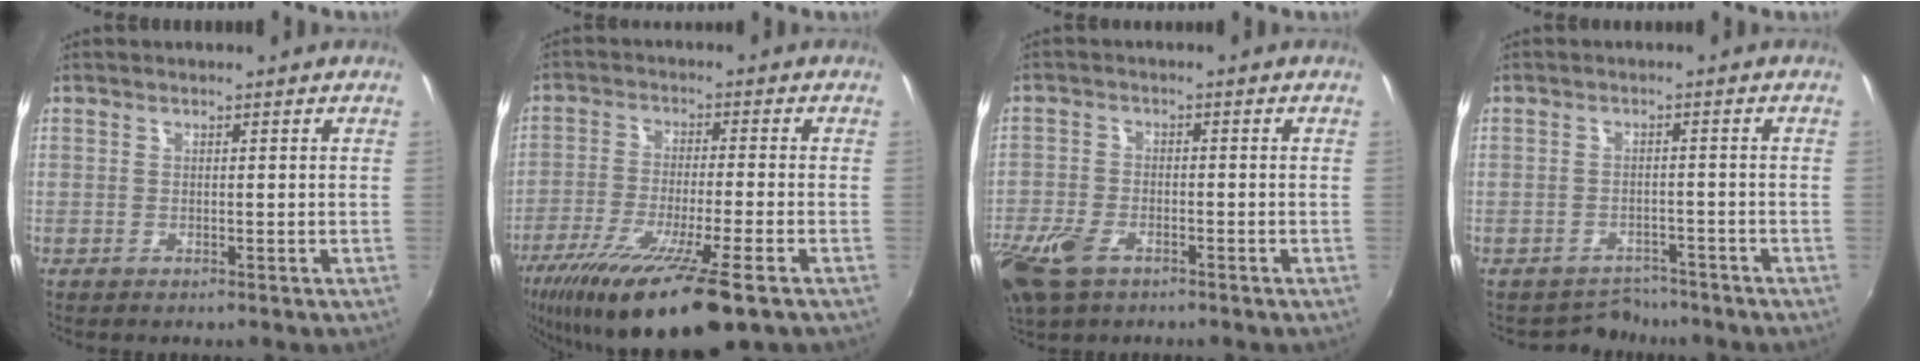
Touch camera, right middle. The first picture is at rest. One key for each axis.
{"total": 18.6, "fx": -12.0, "fy": 2.2, "fz": 14.0, "tx": -0.264, "ty": -0.057, "tz": -0.201}
{"total": 10.8, "fx": -6.2, "fy": 5.9, "fz": 6.5, "tx": -0.174, "ty": -0.030, "tz": -0.118}
{"total": 4.6, "fx": -4.0, "fy": 2.3, "fz": -0.3, "tx": -0.005, "ty": 0.008, "tz": -0.063}